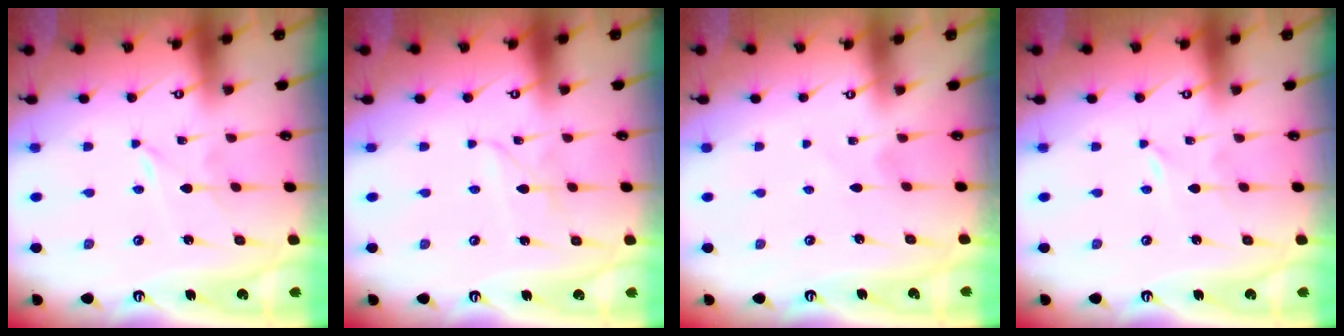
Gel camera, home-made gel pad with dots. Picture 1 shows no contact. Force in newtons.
{"total": 2.4, "press": 2.4, "slide": 0.3}
{"total": 1.7, "press": 1.7, "slide": 0.3}
{"total": 0.0}